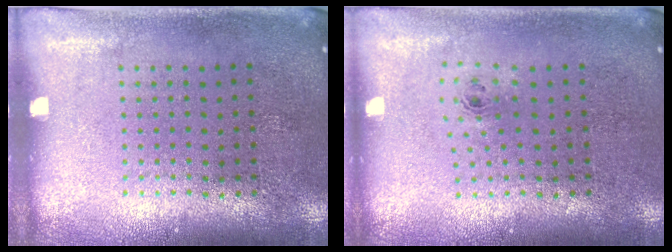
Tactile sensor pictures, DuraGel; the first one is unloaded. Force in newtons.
{"total": 0.8, "press": 0.3, "slide": 0.7}